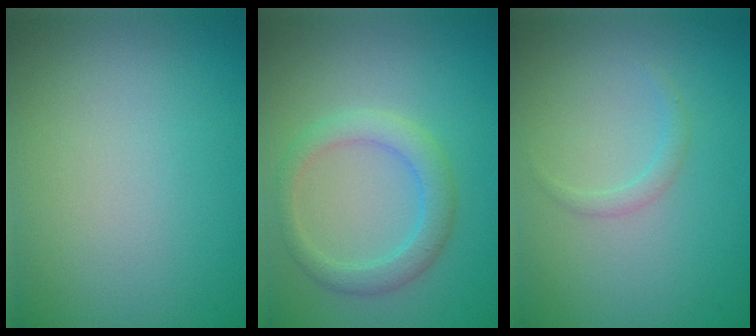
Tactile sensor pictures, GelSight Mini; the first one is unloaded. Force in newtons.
{"total": 2.9, "press": 2.9, "slide": 0.2}
{"total": 1.0, "press": 1.0, "slide": 0.0}